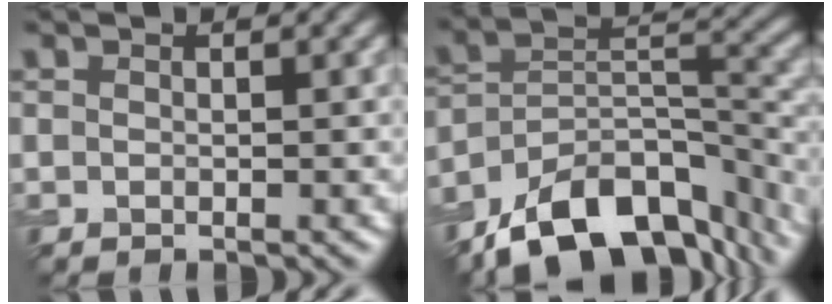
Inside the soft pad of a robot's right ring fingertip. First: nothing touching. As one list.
[{"total": 12.8, "force": [-9.1, 5.9, 6.7], "torque": [-0.105, 0.008, -0.159]}]